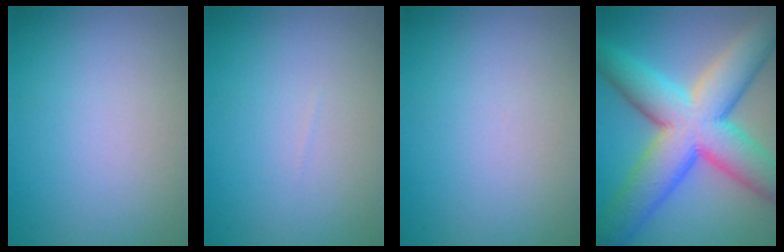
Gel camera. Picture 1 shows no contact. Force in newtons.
{"total": 0.0}
{"total": 0.0}
{"total": 12.5, "press": 12.5, "slide": 0.4}